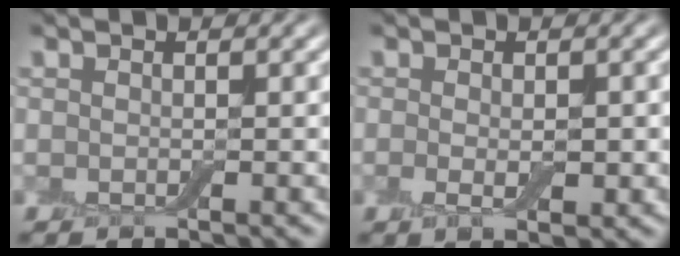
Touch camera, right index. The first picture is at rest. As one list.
[{"total": 2.3, "force": [-0.3, 1.0, 2.1], "torque": [-0.038, -0.007, -0.003]}]